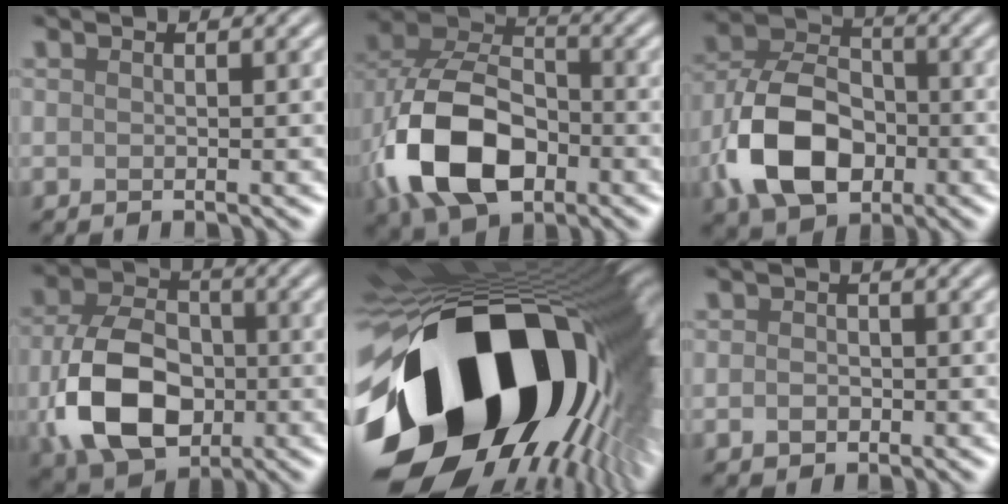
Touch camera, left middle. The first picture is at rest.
{"total": 11.3, "force": [-3.6, 7.5, 7.7], "torque": [-0.172, -0.004, -0.072]}
{"total": 9.2, "force": [-3.2, 6.1, 6.1], "torque": [-0.126, 0.009, -0.070]}
{"total": 10.2, "force": [-2.6, 7.0, 6.9], "torque": [-0.152, -0.001, -0.055]}
{"total": 21.2, "force": [-3.7, 12.8, 16.5], "torque": [-0.310, -0.068, -0.055]}
{"total": 1.3, "force": [-0.4, 1.1, 0.5], "torque": [-0.007, 0.002, -0.013]}